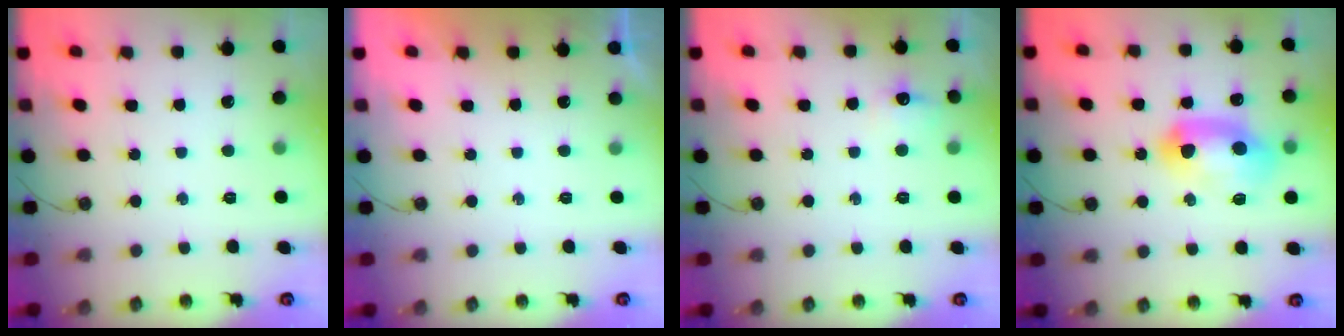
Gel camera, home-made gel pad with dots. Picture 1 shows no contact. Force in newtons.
{"total": 0.0}
{"total": 6.9, "press": 6.9, "slide": 0.9}
{"total": 14.2, "press": 14.2, "slide": 0.8}